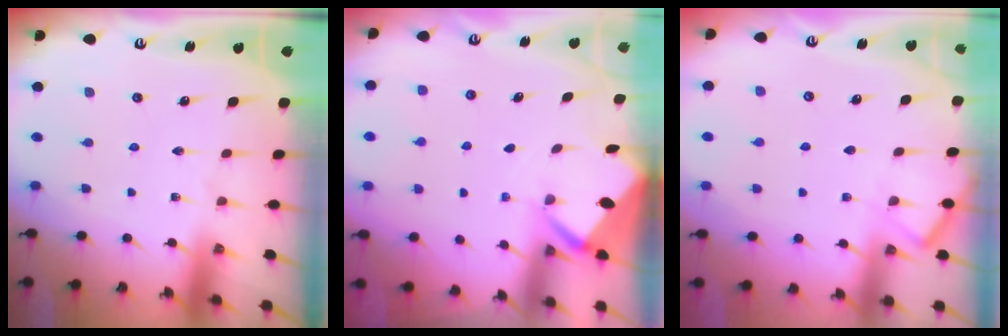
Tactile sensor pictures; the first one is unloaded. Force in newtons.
{"total": 2.7, "press": 2.6, "slide": 0.3}
{"total": 5.5, "press": 5.5, "slide": 0.6}